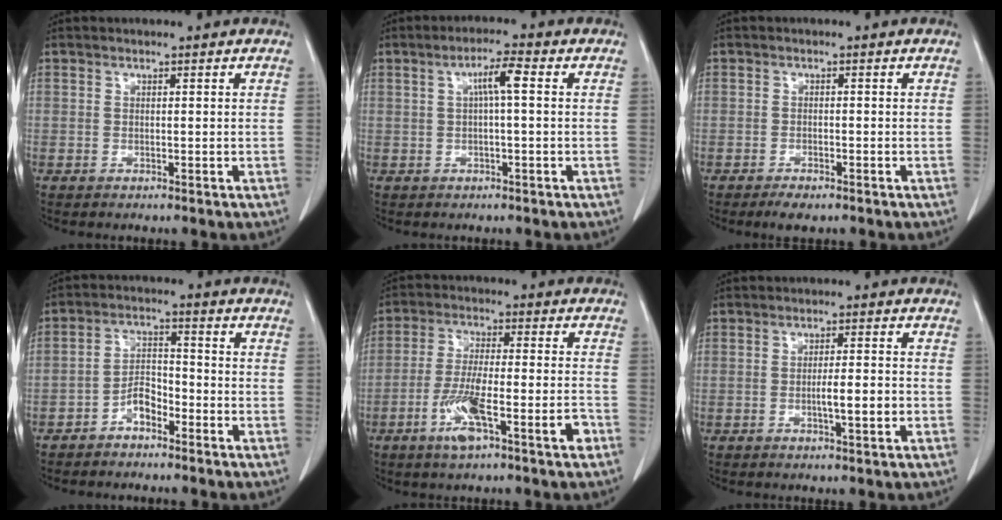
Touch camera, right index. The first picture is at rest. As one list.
[{"total": 3.8, "force": [0.7, 0.3, 3.7], "torque": [-0.067, 0.011, 0.012]}, {"total": 2.5, "force": [-1.8, 0.8, 1.5], "torque": [-0.027, -0.003, -0.026]}, {"total": 4.4, "force": [-2.9, 2.1, 2.5], "torque": [-0.048, 0.013, -0.054]}, {"total": 10.1, "force": [-4.9, 1.1, 8.8], "torque": [-0.161, 0.000, -0.085]}, {"total": 4.0, "force": [-1.1, 0.4, 3.9], "torque": [-0.063, -0.001, -0.015]}]